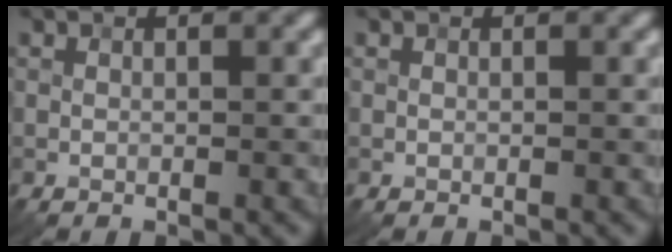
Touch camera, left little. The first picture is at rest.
{"total": 0.0}